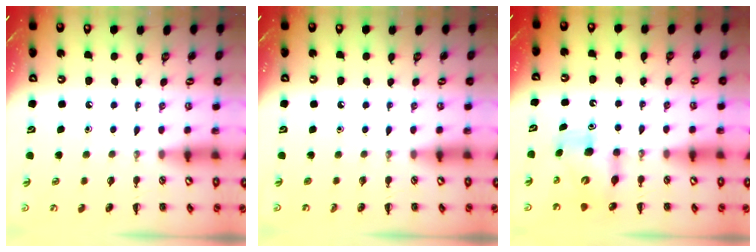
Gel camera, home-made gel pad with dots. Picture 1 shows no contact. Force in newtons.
{"total": 0.0}
{"total": 6.7, "press": 6.6, "slide": 1.0}